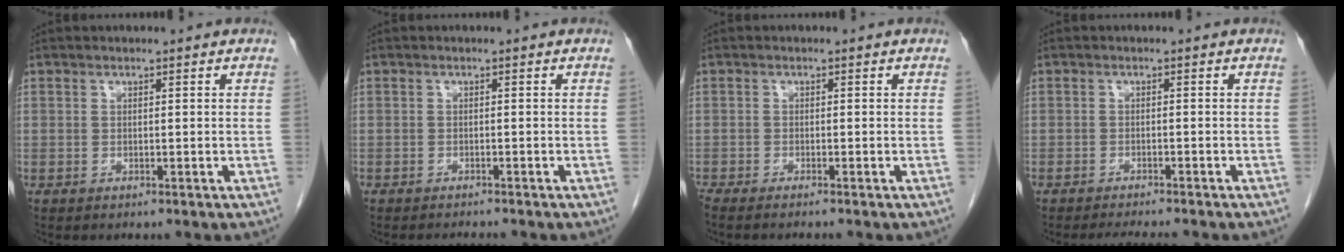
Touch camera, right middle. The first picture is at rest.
{"total": 1.8, "force": [-1.8, 0.0, 0.3], "torque": [-0.004, -0.005, -0.025]}
{"total": 2.9, "force": [-2.5, -0.2, 1.4], "torque": [-0.017, -0.003, -0.038]}
{"total": 4.8, "force": [-4.4, 0.4, 1.9], "torque": [-0.023, -0.009, -0.065]}